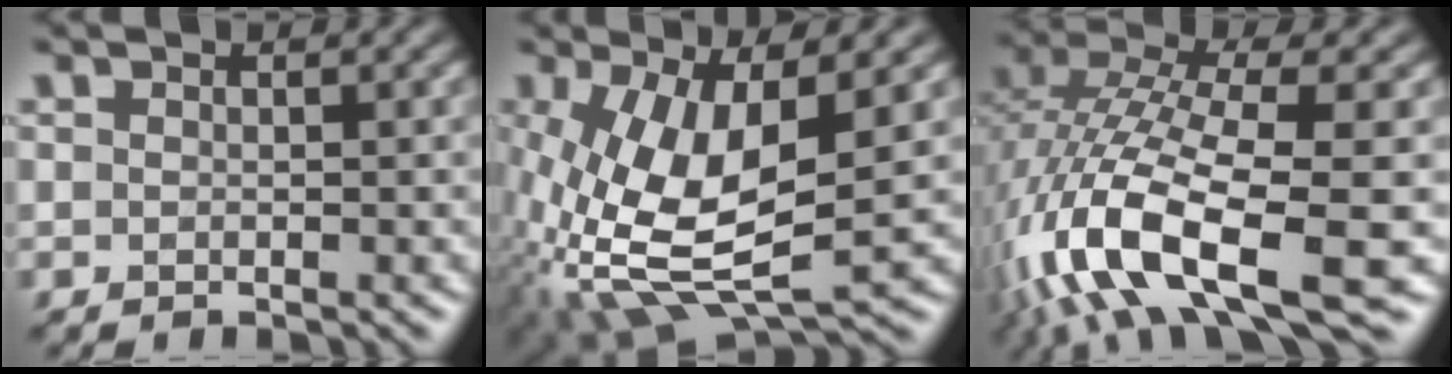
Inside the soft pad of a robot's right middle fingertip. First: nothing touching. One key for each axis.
{"total": 10.7, "fx": -1.1, "fy": 4.8, "fz": 9.5, "tx": -0.213, "ty": -0.022, "tz": -0.010}
{"total": 14.1, "fx": -5.2, "fy": 5.3, "fz": 12.0, "tx": -0.254, "ty": -0.007, "tz": -0.091}